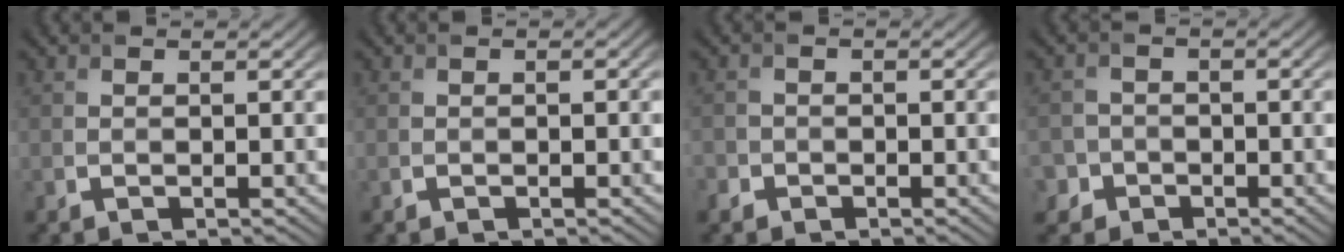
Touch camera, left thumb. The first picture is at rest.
{"total": 0.6, "force": [-0.3, 0.2, 0.5], "torque": [-0.007, 0.003, -0.005]}
{"total": 1.7, "force": [-1.2, 1.3, 0.2], "torque": [0.000, 0.000, -0.027]}
{"total": 3.7, "force": [-2.2, 3.0, 0.4], "torque": [0.001, 0.002, -0.055]}